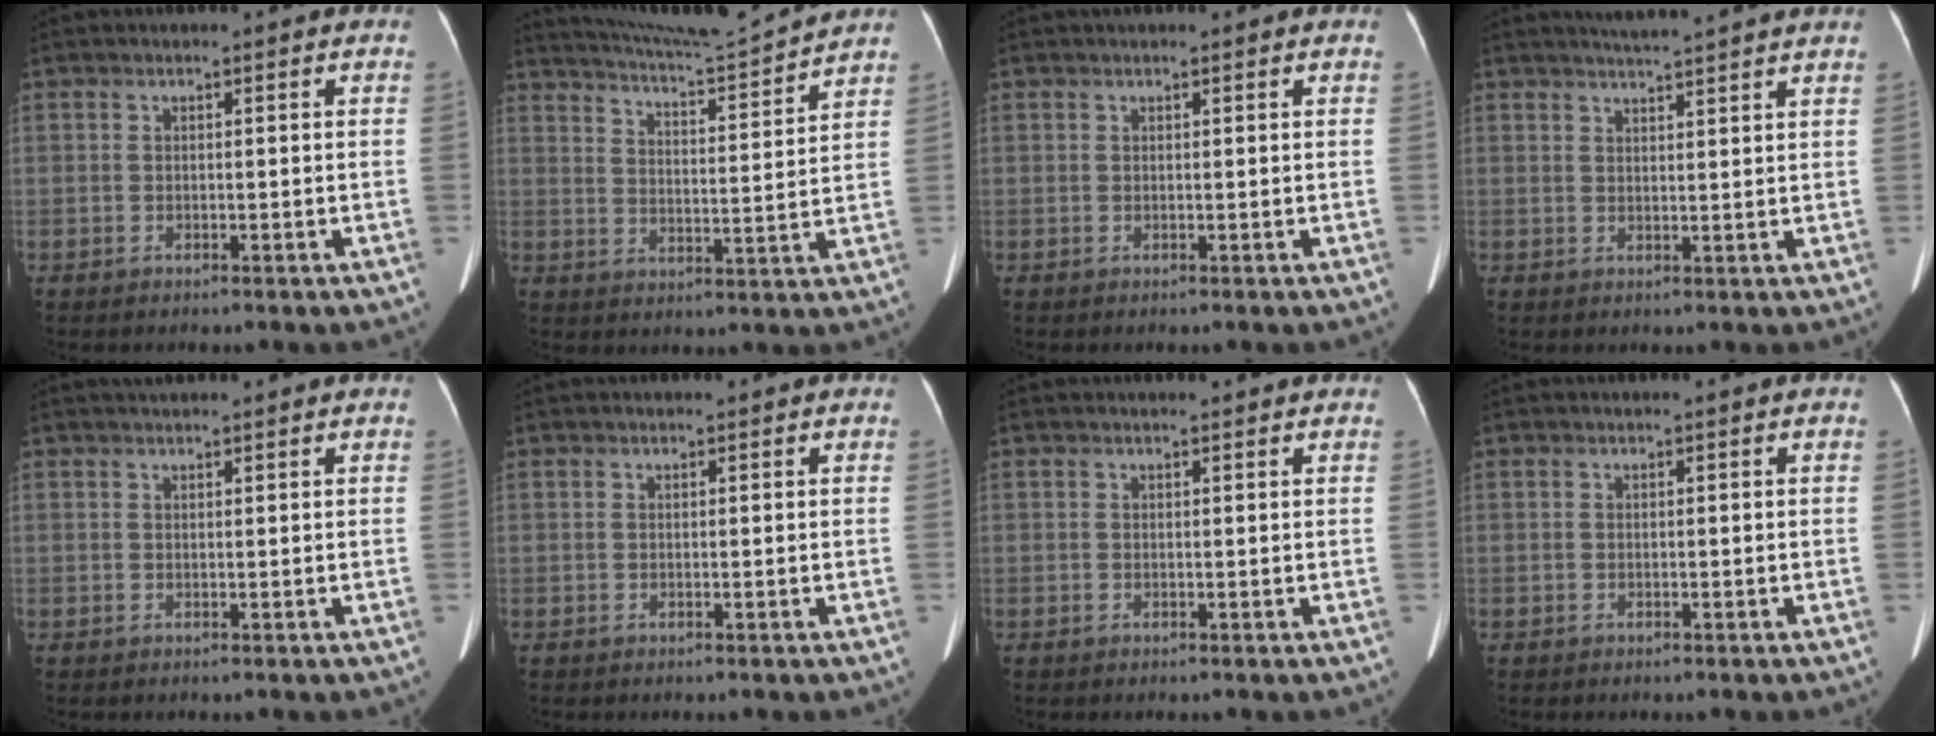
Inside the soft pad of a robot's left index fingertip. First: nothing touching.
{"total": 12.6, "force": [12.1, -2.1, 2.8], "torque": [-0.059, -0.025, 0.183]}
{"total": 2.1, "force": [1.8, 0.3, 1.0], "torque": [-0.009, 0.028, 0.024]}
{"total": 7.6, "force": [6.9, -0.7, 3.0], "torque": [-0.050, 0.017, 0.086]}
{"total": 3.9, "force": [3.5, 0.3, 1.7], "torque": [-0.020, 0.032, 0.048]}
{"total": 0.6, "force": [0.5, 0.2, 0.2], "torque": [-0.008, 0.006, 0.008]}
{"total": 2.4, "force": [2.3, 0.4, 0.7], "torque": [-0.011, 0.013, 0.023]}
{"total": 0.0}